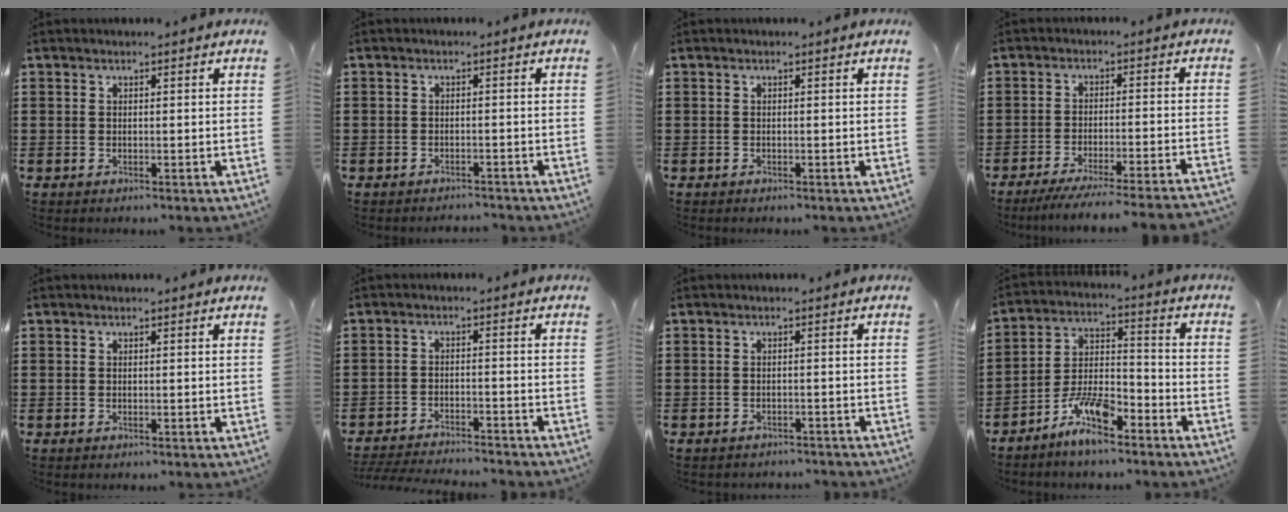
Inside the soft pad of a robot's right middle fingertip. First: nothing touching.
{"total": 1.6, "force": [-1.5, 0.1, -0.2], "torque": [-0.002, 0.000, -0.035]}
{"total": 0.0}
{"total": 4.8, "force": [-4.3, -0.6, 2.1], "torque": [-0.040, -0.019, -0.084]}
{"total": 0.0}
{"total": 3.5, "force": [-3.5, 0.0, 0.5], "torque": [-0.019, -0.005, -0.074]}
{"total": 1.0, "force": [-1.0, 0.1, 0.1], "torque": [-0.006, -0.002, -0.021]}
{"total": 8.9, "force": [-6.6, 2.4, 5.4], "torque": [-0.117, 0.005, -0.128]}